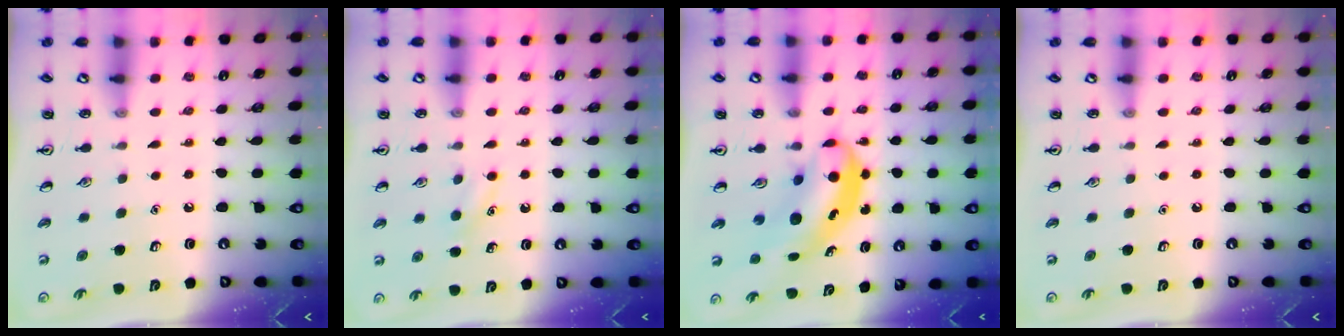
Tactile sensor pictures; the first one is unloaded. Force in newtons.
{"total": 4.9, "press": 4.7, "slide": 1.3}
{"total": 7.6, "press": 7.5, "slide": 1.4}
{"total": 0.0}